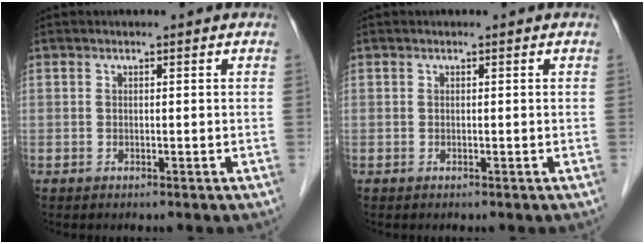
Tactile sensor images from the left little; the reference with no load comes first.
{"total": 0.0}